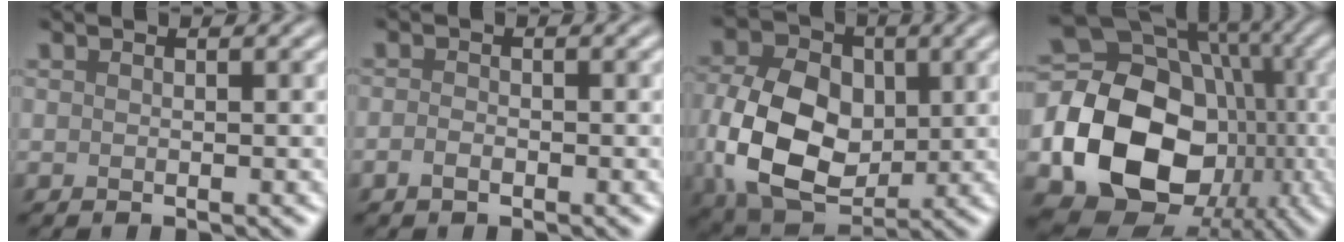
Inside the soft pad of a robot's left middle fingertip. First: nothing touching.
{"total": 1.0, "force": [-0.6, 0.4, 0.6], "torque": [-0.014, 0.003, -0.014]}
{"total": 11.2, "force": [-0.8, 8.0, 7.9], "torque": [-0.178, -0.004, -0.018]}
{"total": 20.2, "force": [-3.5, 16.7, 11.0], "torque": [-0.204, -0.030, -0.072]}